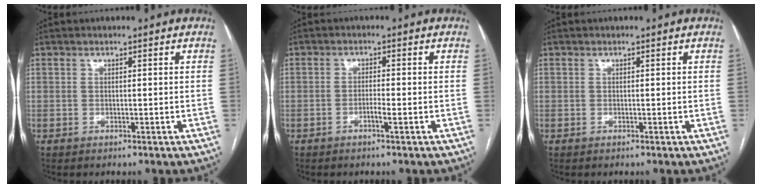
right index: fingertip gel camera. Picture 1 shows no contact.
{"total": 1.8, "force": [-0.9, 0.0, 1.5], "torque": [-0.027, 0.001, -0.019]}
{"total": 0.0}